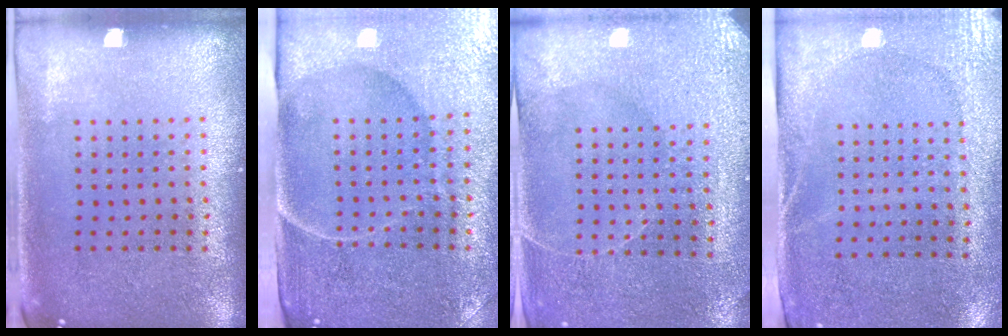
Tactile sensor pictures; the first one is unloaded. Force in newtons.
{"total": 4.7, "press": 4.0, "slide": 2.5}
{"total": 3.0, "press": 2.9, "slide": 0.3}
{"total": 2.7, "press": 2.2, "slide": 1.5}